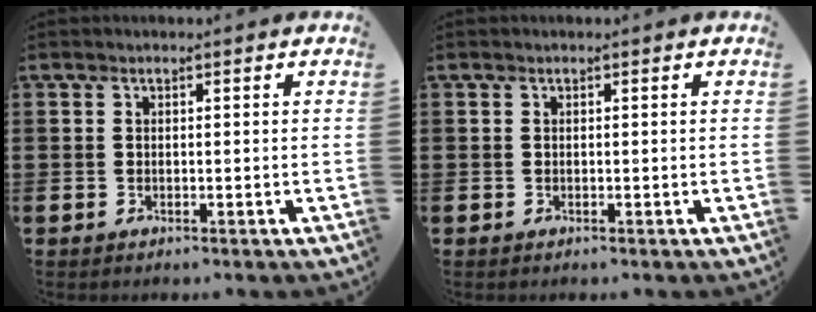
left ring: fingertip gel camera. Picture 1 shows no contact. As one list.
[{"total": 0.0}]